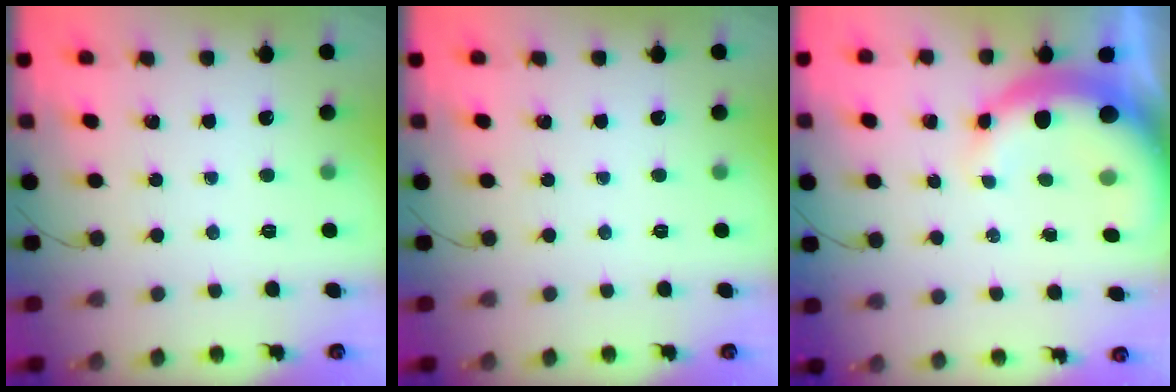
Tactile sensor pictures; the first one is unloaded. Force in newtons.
{"total": 0.0}
{"total": 9.7, "press": 9.5, "slide": 1.8}